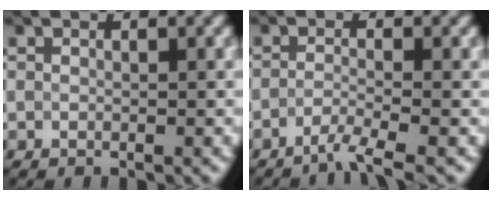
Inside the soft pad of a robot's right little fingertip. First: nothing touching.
{"total": 2.5, "force": [-2.4, -0.2, 0.8], "torque": [-0.015, -0.001, -0.055]}